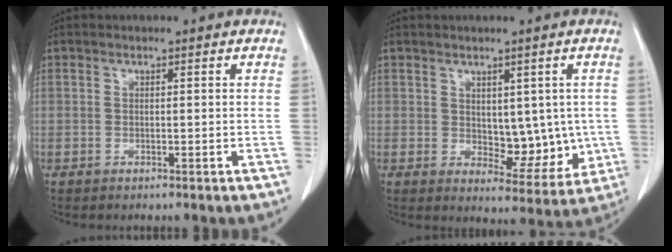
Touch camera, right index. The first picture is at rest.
{"total": 7.6, "force": [0.3, 4.4, 6.2], "torque": [-0.063, -0.006, 0.020]}